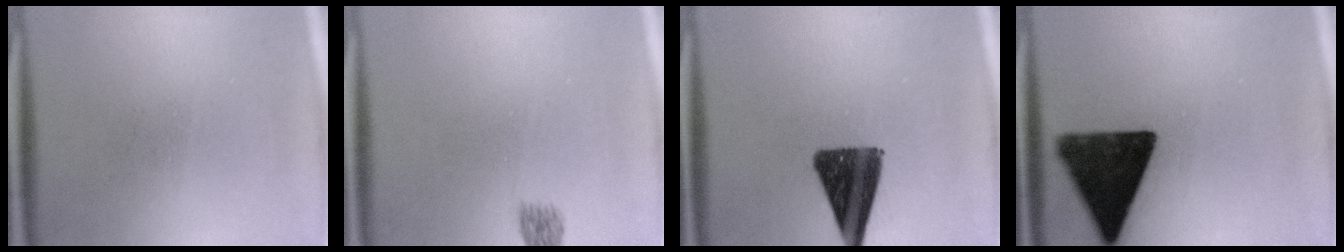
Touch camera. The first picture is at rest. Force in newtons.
{"total": 2.1}
{"total": 13.2}
{"total": 15.9}